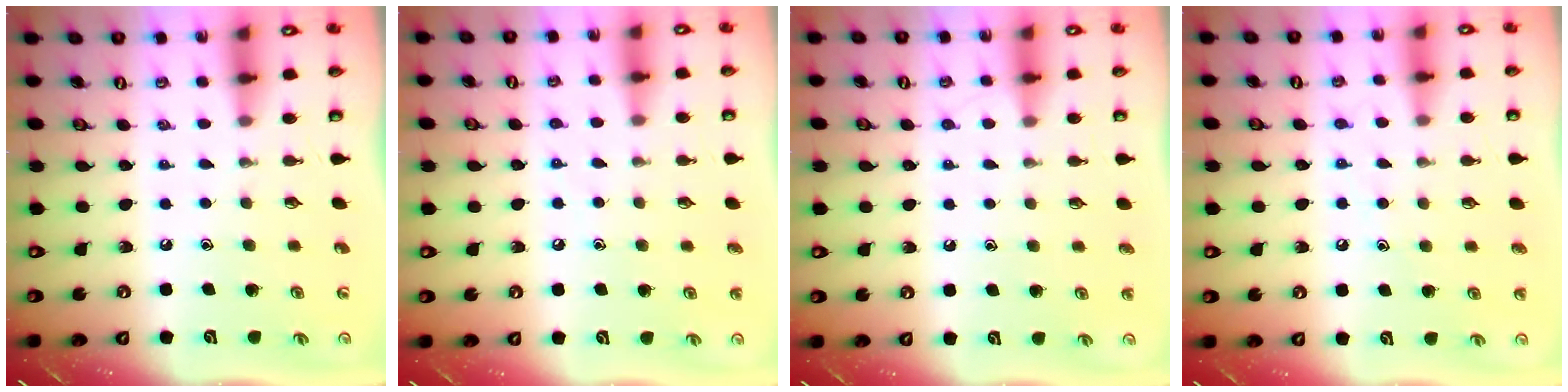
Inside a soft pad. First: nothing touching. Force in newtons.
{"total": 4.6, "press": 4.5, "slide": 0.5}
{"total": 5.9, "press": 5.9, "slide": 0.6}
{"total": 7.4, "press": 7.4, "slide": 0.5}